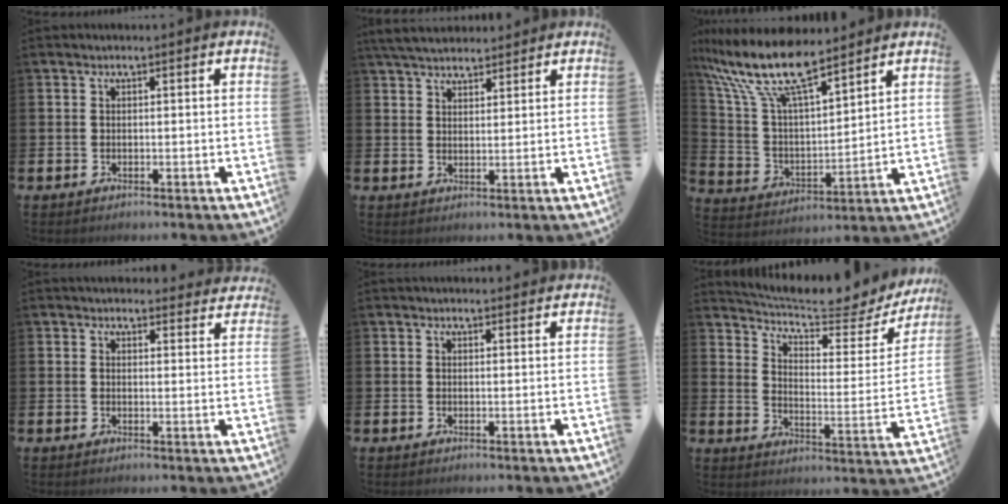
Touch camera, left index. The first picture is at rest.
{"total": 4.5, "force": [4.2, 1.2, 0.9], "torque": [-0.038, -0.013, 0.079]}
{"total": 12.0, "force": [9.9, 2.5, 6.3], "torque": [-0.164, -0.049, 0.173]}
{"total": 3.3, "force": [3.2, 0.8, 0.1], "torque": [0.001, -0.018, 0.058]}
{"total": 1.5, "force": [1.5, 0.3, 0.1], "torque": [0.005, -0.006, 0.026]}
{"total": 6.9, "force": [6.3, 1.2, 2.5], "torque": [-0.070, -0.053, 0.101]}